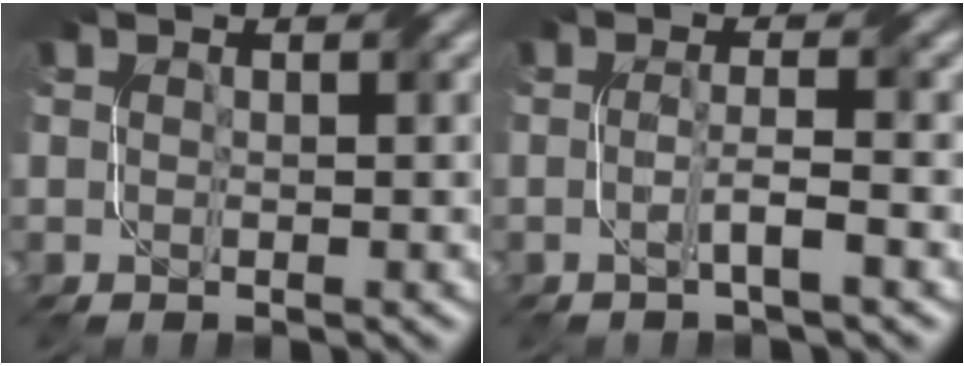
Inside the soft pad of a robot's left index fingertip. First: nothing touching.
{"total": 2.3, "force": [-0.8, 0.1, 2.2], "torque": [-0.041, 0.005, -0.019]}